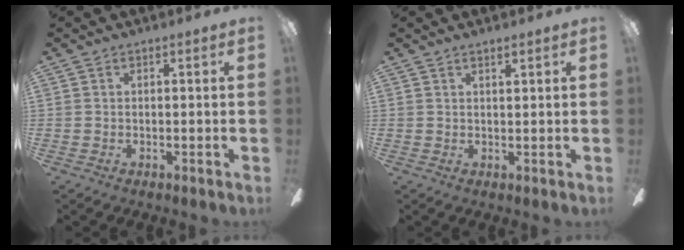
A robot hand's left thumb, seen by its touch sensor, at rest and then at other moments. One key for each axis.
{"total": 1.2, "fx": 1.1, "fy": 0.0, "fz": 0.4, "tx": -0.009, "ty": -0.001, "tz": 0.020}